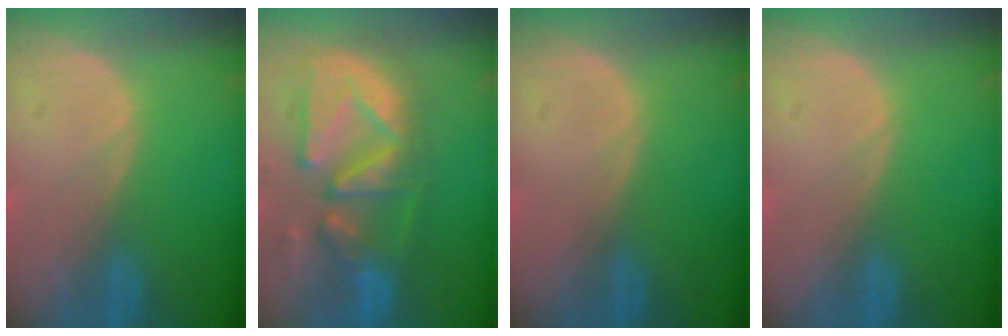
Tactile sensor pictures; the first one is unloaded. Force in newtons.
{"total": 12.7, "press": 11.2, "slide": 6.1}
{"total": 0.0}
{"total": 0.0}